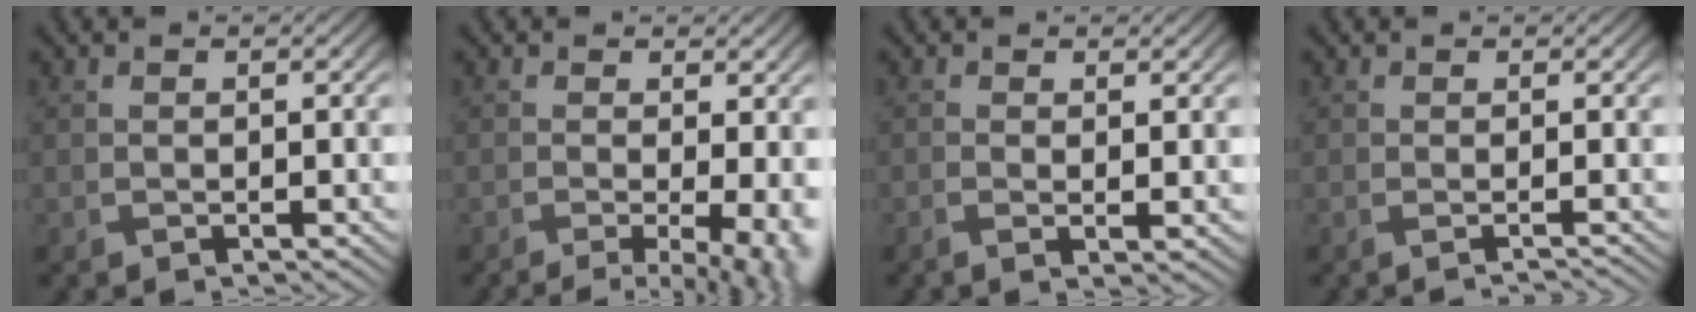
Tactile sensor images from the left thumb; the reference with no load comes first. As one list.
[{"total": 7.0, "force": [-2.6, 2.1, 6.1], "torque": [-0.076, -0.011, -0.022]}, {"total": 1.3, "force": [0.5, 0.1, 1.2], "torque": [-0.020, 0.005, -0.001]}, {"total": 1.3, "force": [-0.7, 0.1, 1.1], "torque": [-0.010, 0.003, -0.018]}]